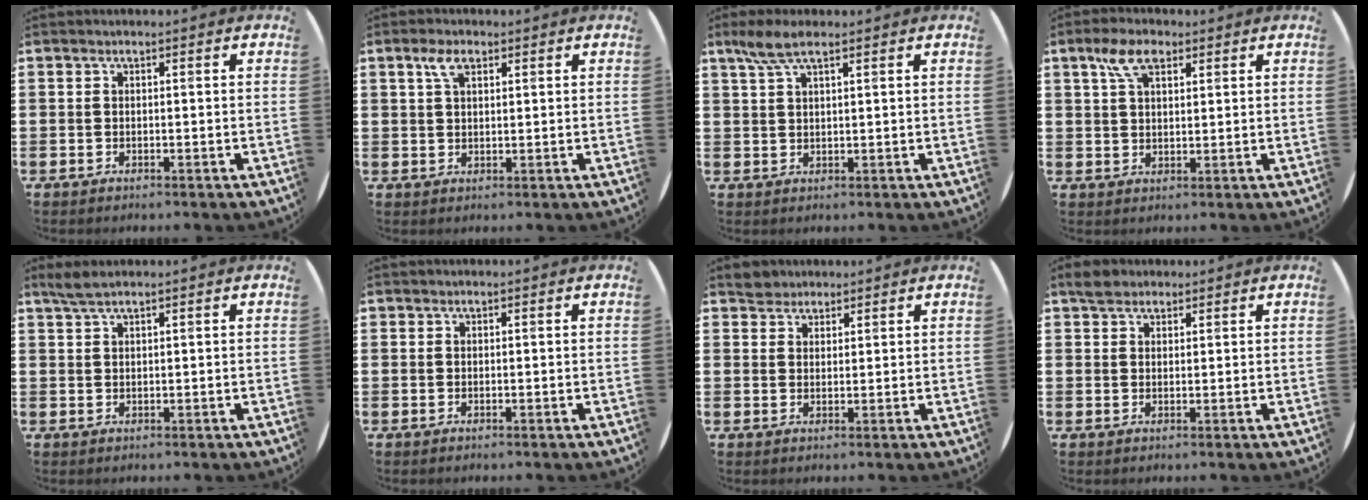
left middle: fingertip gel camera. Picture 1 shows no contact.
{"total": 3.2, "force": [1.9, 1.6, 2.0], "torque": [-0.038, 0.005, 0.033]}
{"total": 4.3, "force": [2.9, 1.1, 3.0], "torque": [-0.065, 0.005, 0.053]}
{"total": 5.4, "force": [3.3, 2.7, 3.3], "torque": [-0.067, 0.008, 0.058]}
{"total": 2.3, "force": [1.8, 0.3, 1.3], "torque": [-0.029, 0.003, 0.032]}
{"total": 0.0}
{"total": 2.8, "force": [2.5, 1.1, -0.3], "torque": [0.005, 0.002, 0.049]}
{"total": 2.4, "force": [2.1, 1.1, 0.4], "torque": [0.004, 0.000, 0.038]}